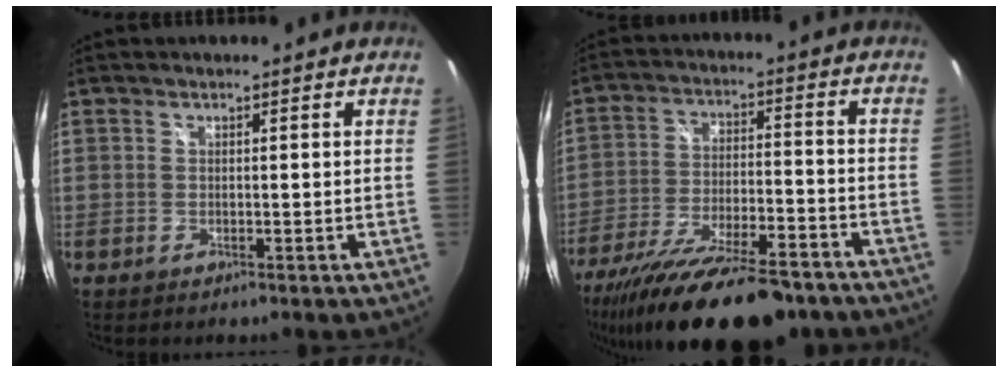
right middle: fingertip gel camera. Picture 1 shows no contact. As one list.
[{"total": 24.5, "force": [-19.1, 6.8, 13.7], "torque": [-0.256, -0.055, -0.291]}]